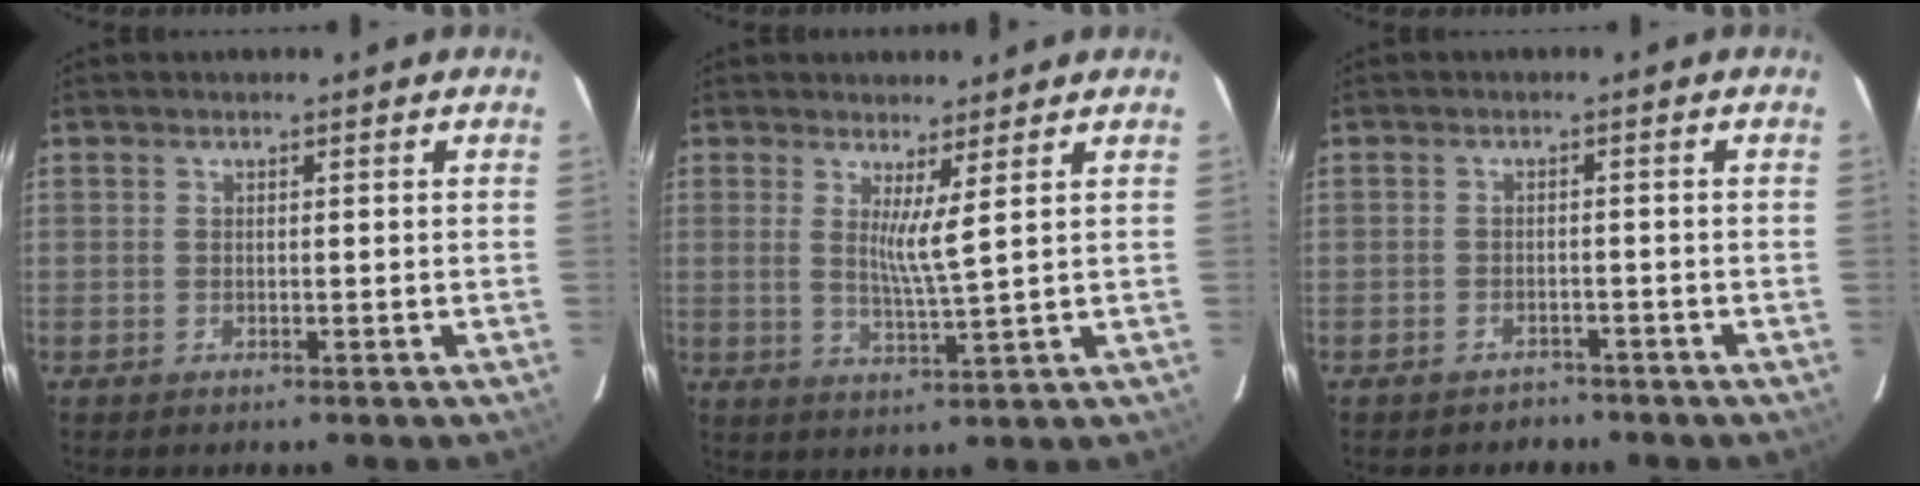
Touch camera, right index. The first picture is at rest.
{"total": 4.3, "force": [2.0, -0.7, 3.7], "torque": [-0.068, -0.017, 0.031]}
{"total": 3.5, "force": [-2.9, 2.0, 0.2], "torque": [-0.009, 0.007, -0.040]}